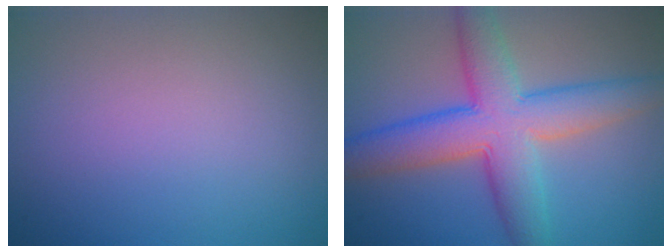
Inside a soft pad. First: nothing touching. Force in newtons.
{"total": 8.6, "press": 8.6, "slide": 0.3}